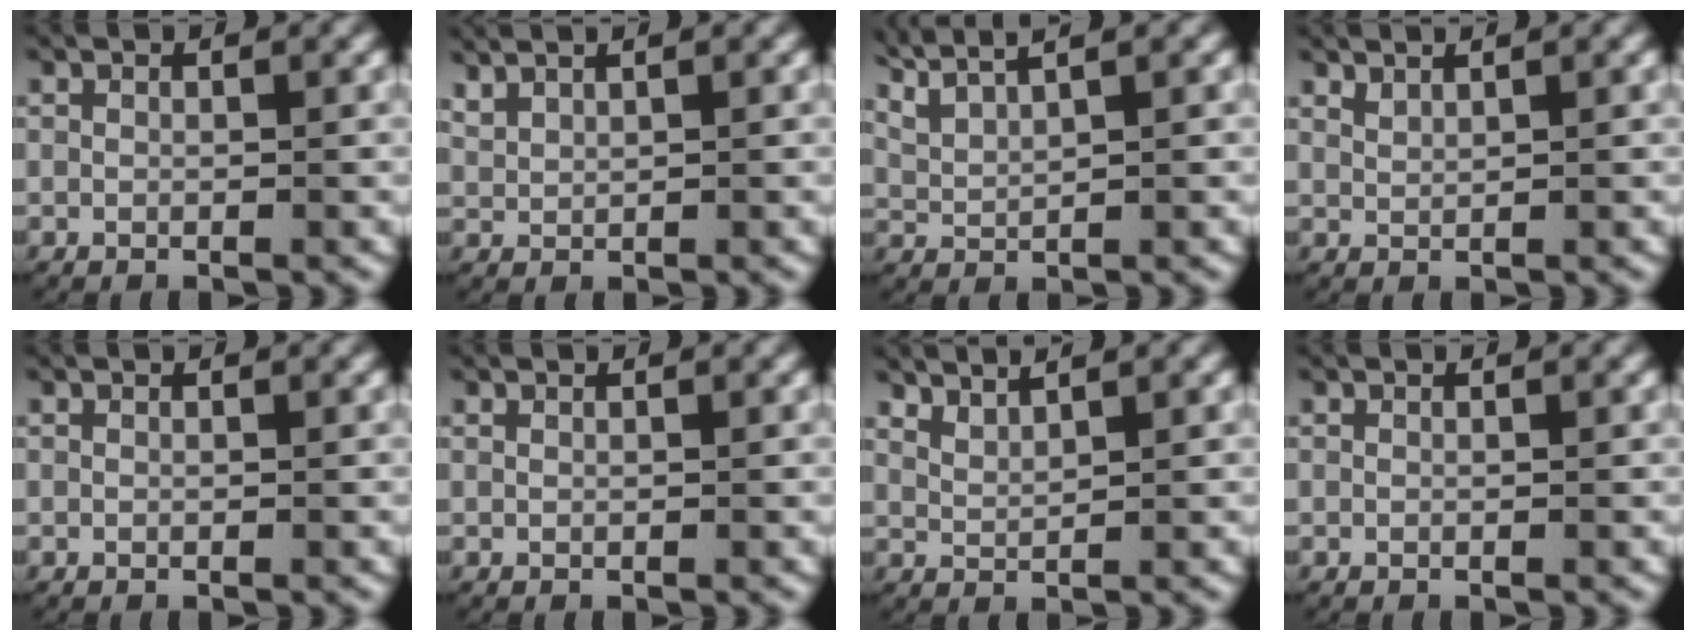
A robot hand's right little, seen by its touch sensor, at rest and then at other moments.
{"total": 2.4, "force": [1.9, 1.1, 0.9], "torque": [-0.024, 0.006, 0.038]}
{"total": 4.2, "force": [3.1, 1.7, 2.2], "torque": [-0.050, 0.006, 0.058]}
{"total": 1.4, "force": [1.3, 0.3, 0.5], "torque": [-0.012, 0.000, 0.028]}
{"total": 0.0}
{"total": 0.0}
{"total": 2.5, "force": [2.2, 0.6, 0.9], "torque": [-0.024, -0.004, 0.046]}
{"total": 0.0}